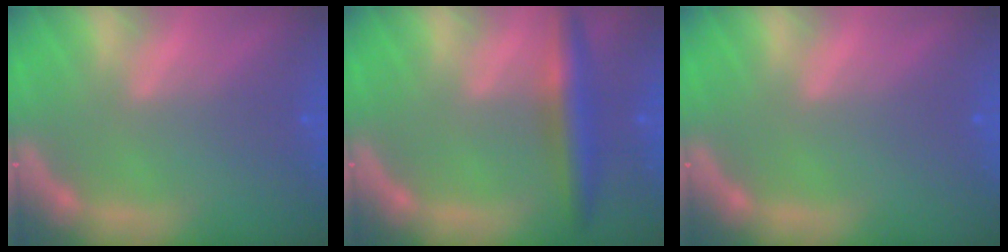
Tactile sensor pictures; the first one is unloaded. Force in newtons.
{"total": 4.4}
{"total": 0.0}